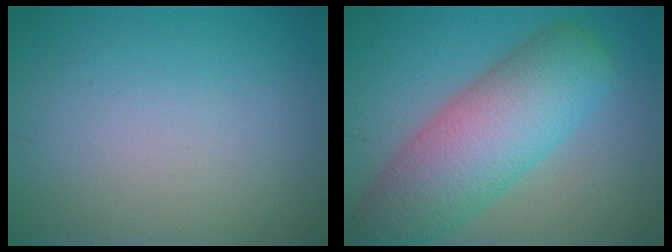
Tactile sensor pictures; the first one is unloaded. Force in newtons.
{"total": 9.5, "press": 9.5, "slide": 0.5}